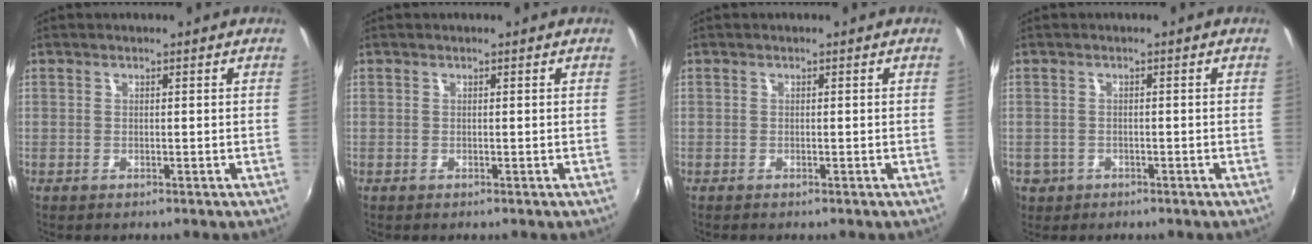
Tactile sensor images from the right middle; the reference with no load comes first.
{"total": 0.0}
{"total": 0.0}
{"total": 4.3, "force": [-1.7, 3.7, 1.4], "torque": [-0.043, -0.004, -0.023]}